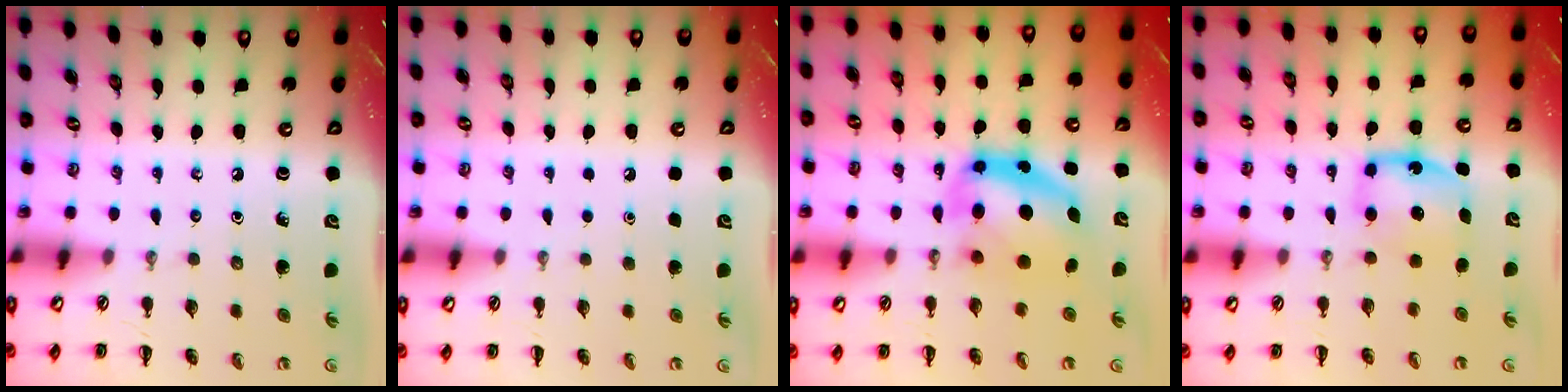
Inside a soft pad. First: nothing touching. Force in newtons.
{"total": 1.6, "press": 1.6, "slide": 0.1}
{"total": 10.5, "press": 10.2, "slide": 2.6}
{"total": 6.3, "press": 6.2, "slide": 1.0}